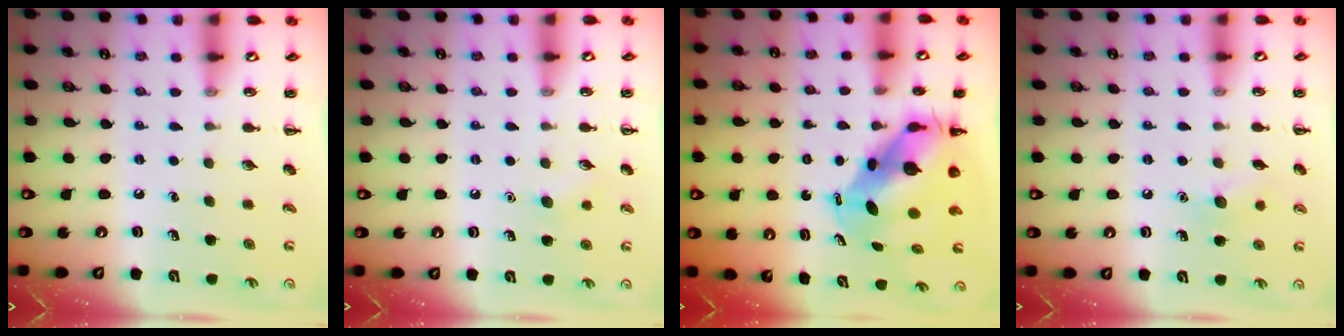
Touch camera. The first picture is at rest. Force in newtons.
{"total": 5.6, "press": 5.5, "slide": 1.2}
{"total": 7.7, "press": 7.4, "slide": 2.2}
{"total": 7.2, "press": 6.9, "slide": 1.9}